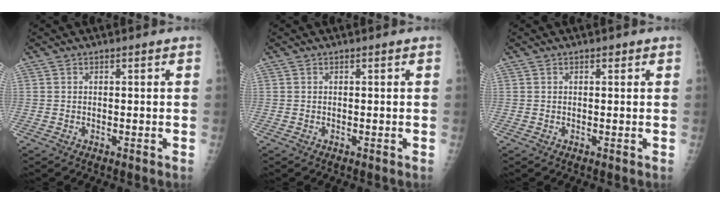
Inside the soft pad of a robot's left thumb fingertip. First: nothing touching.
{"total": 0.0}
{"total": 0.6, "force": [0.4, 0.4, 0.4], "torque": [-0.002, -0.001, 0.003]}